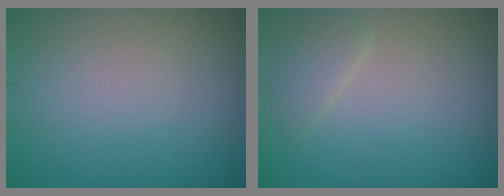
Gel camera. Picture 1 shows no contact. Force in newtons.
{"total": 1.6, "press": 1.6, "slide": 0.2}